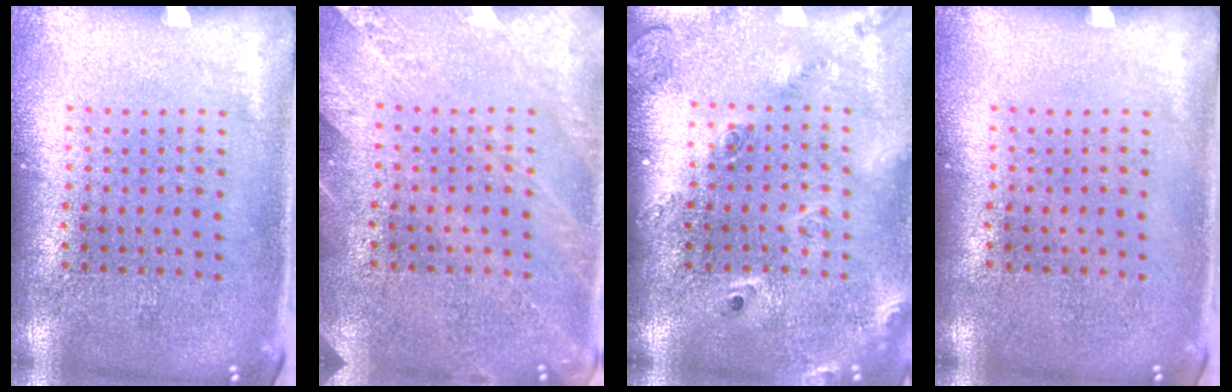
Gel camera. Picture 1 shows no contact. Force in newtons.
{"total": 2.6, "press": 2.6, "slide": 0.2}
{"total": 2.4, "press": 1.7, "slide": 1.7}
{"total": 0.0}